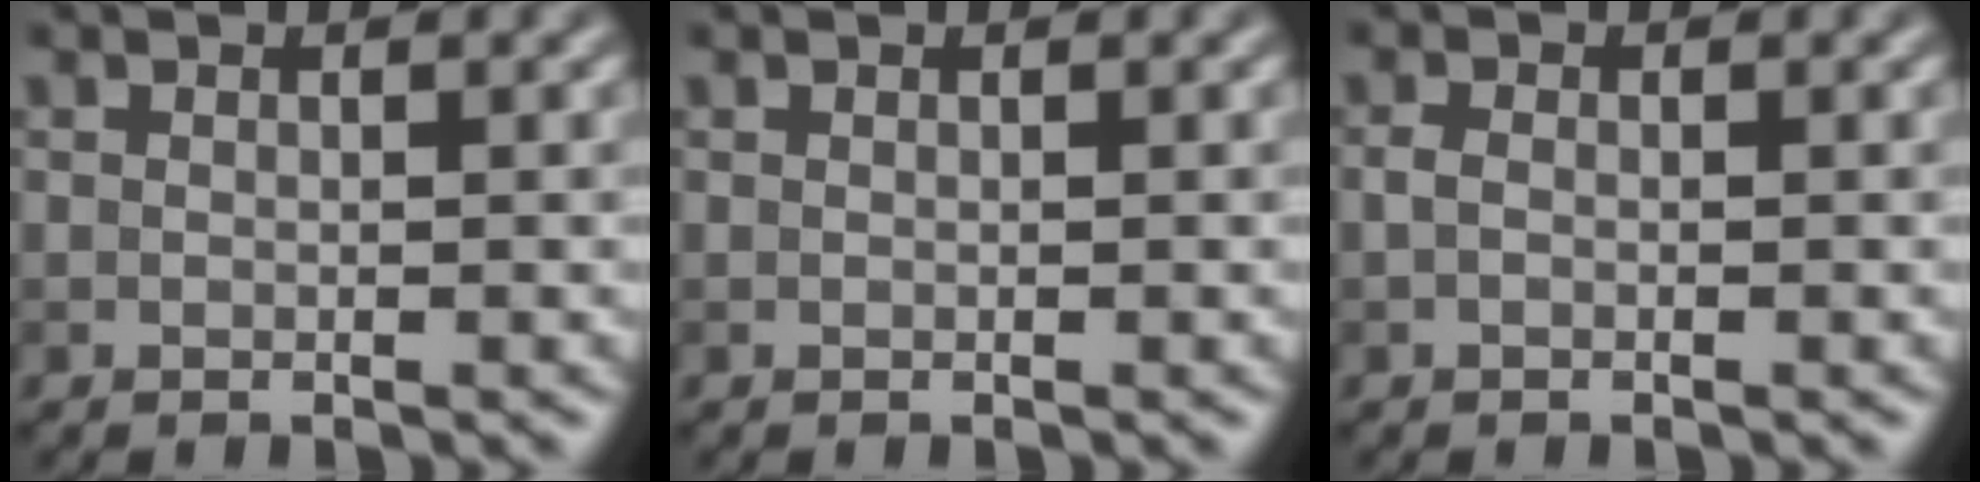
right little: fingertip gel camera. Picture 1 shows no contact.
{"total": 0.0}
{"total": 0.8, "force": [-0.3, 0.5, 0.5], "torque": [-0.014, 0.001, -0.008]}